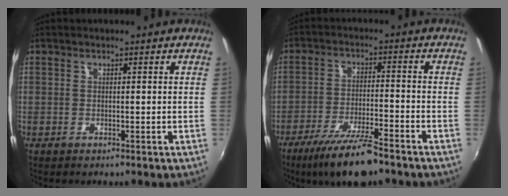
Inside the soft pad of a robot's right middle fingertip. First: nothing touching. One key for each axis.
{"total": 11.1, "fx": -8.4, "fy": 1.8, "fz": 7.1, "tx": -0.152, "ty": -0.020, "tz": -0.147}